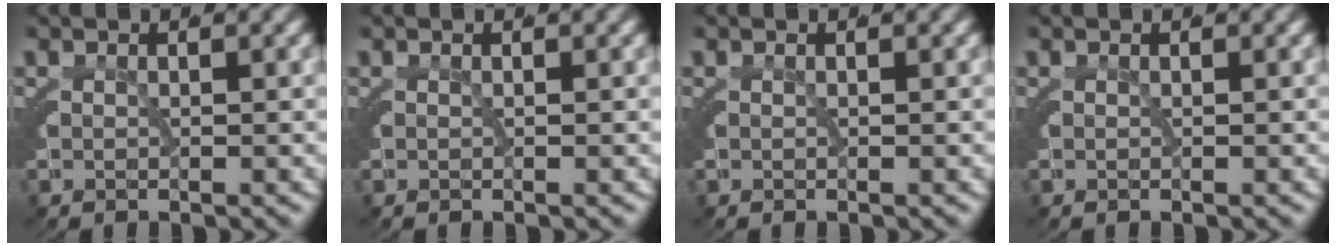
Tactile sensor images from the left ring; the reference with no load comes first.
{"total": 0.0}
{"total": 0.0}
{"total": 0.0}